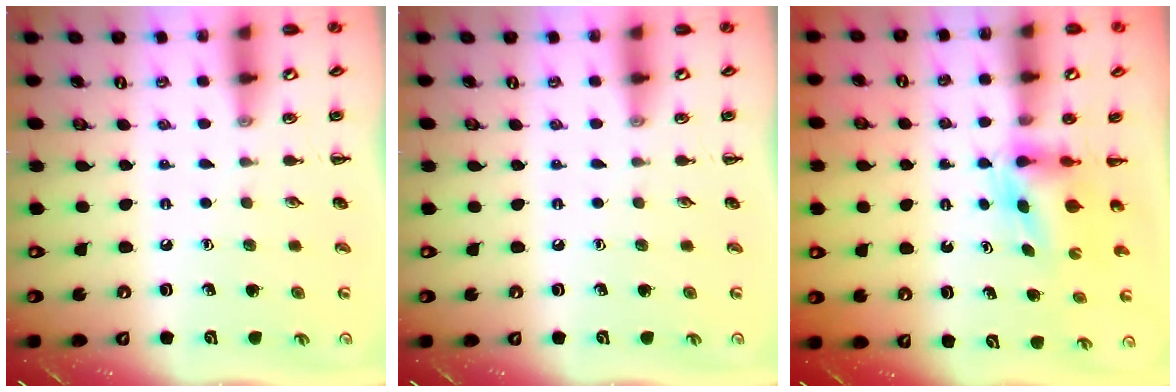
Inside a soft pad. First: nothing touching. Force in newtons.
{"total": 0.0}
{"total": 4.4, "press": 4.4, "slide": 0.7}